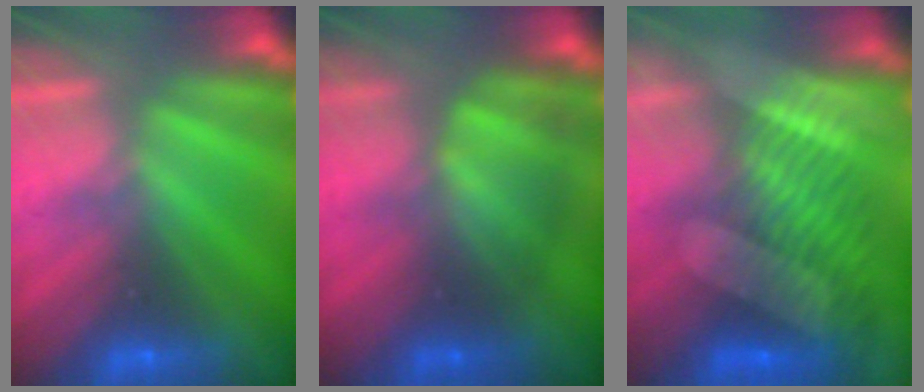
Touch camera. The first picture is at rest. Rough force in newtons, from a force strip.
{"total": 2.1}
{"total": 7.3}